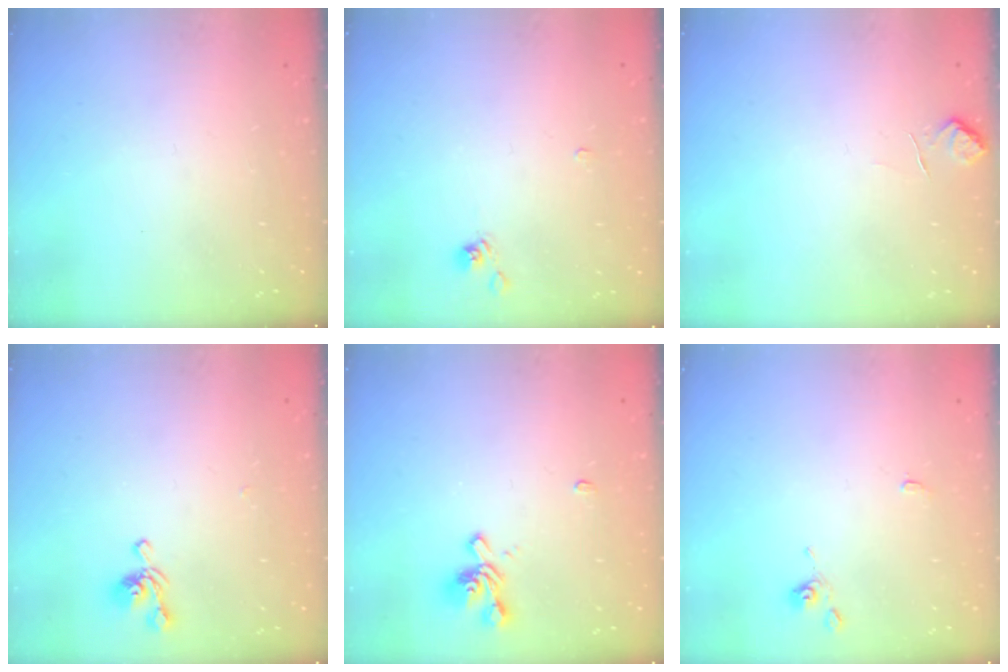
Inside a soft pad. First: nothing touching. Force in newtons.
{"total": 2.4, "press": 2.3, "slide": 0.8}
{"total": 1.6, "press": 1.2, "slide": 0.9}
{"total": 2.8, "press": 2.7, "slide": 0.7}
{"total": 1.6, "press": 1.1, "slide": 1.1}
{"total": 0.0}